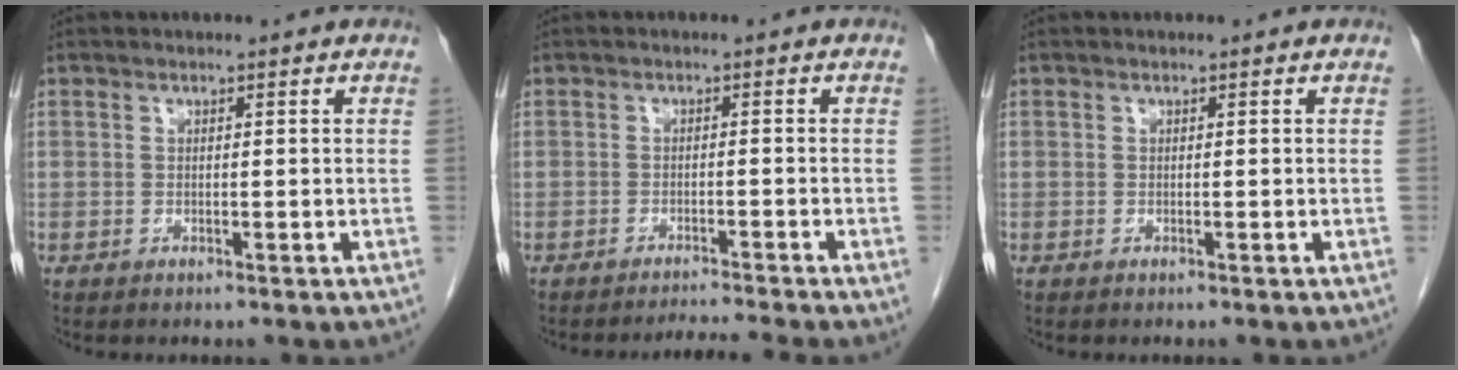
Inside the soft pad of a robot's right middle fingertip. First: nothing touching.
{"total": 3.7, "force": [-3.2, -1.5, 0.7], "torque": [-0.009, -0.010, -0.049]}
{"total": 0.0}